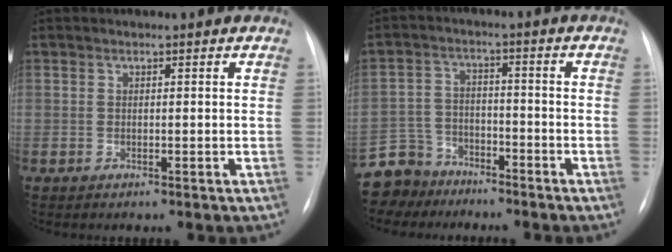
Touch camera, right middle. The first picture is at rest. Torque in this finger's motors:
{"motor_torque": [0.54, -0.54, 0.17, 0.00]}